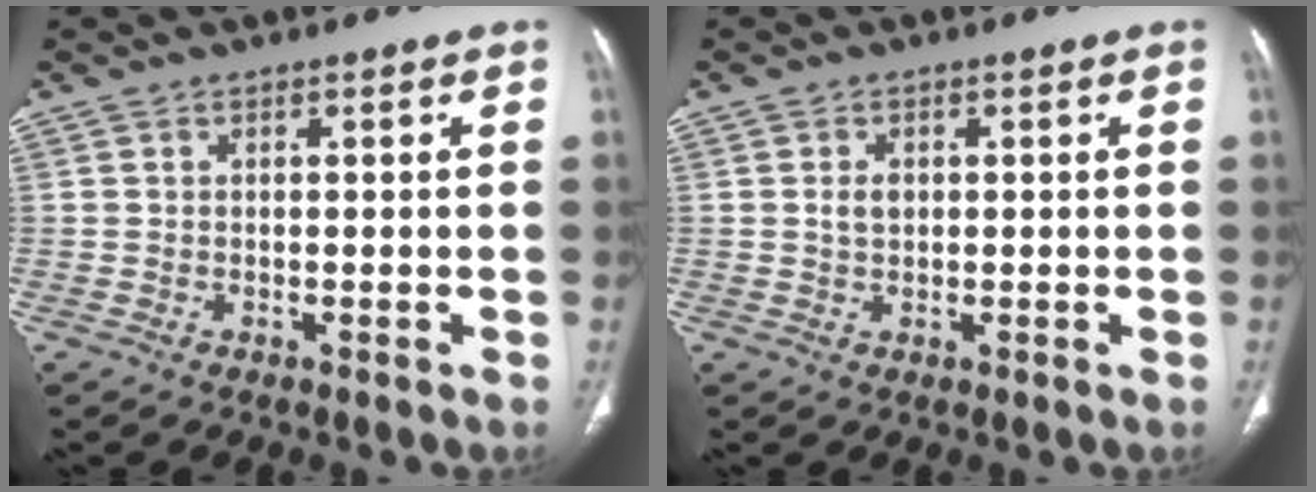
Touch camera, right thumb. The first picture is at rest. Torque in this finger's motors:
{"motor_torque": [-0.37, 0.17, 0.48, -0.32, -0.01]}